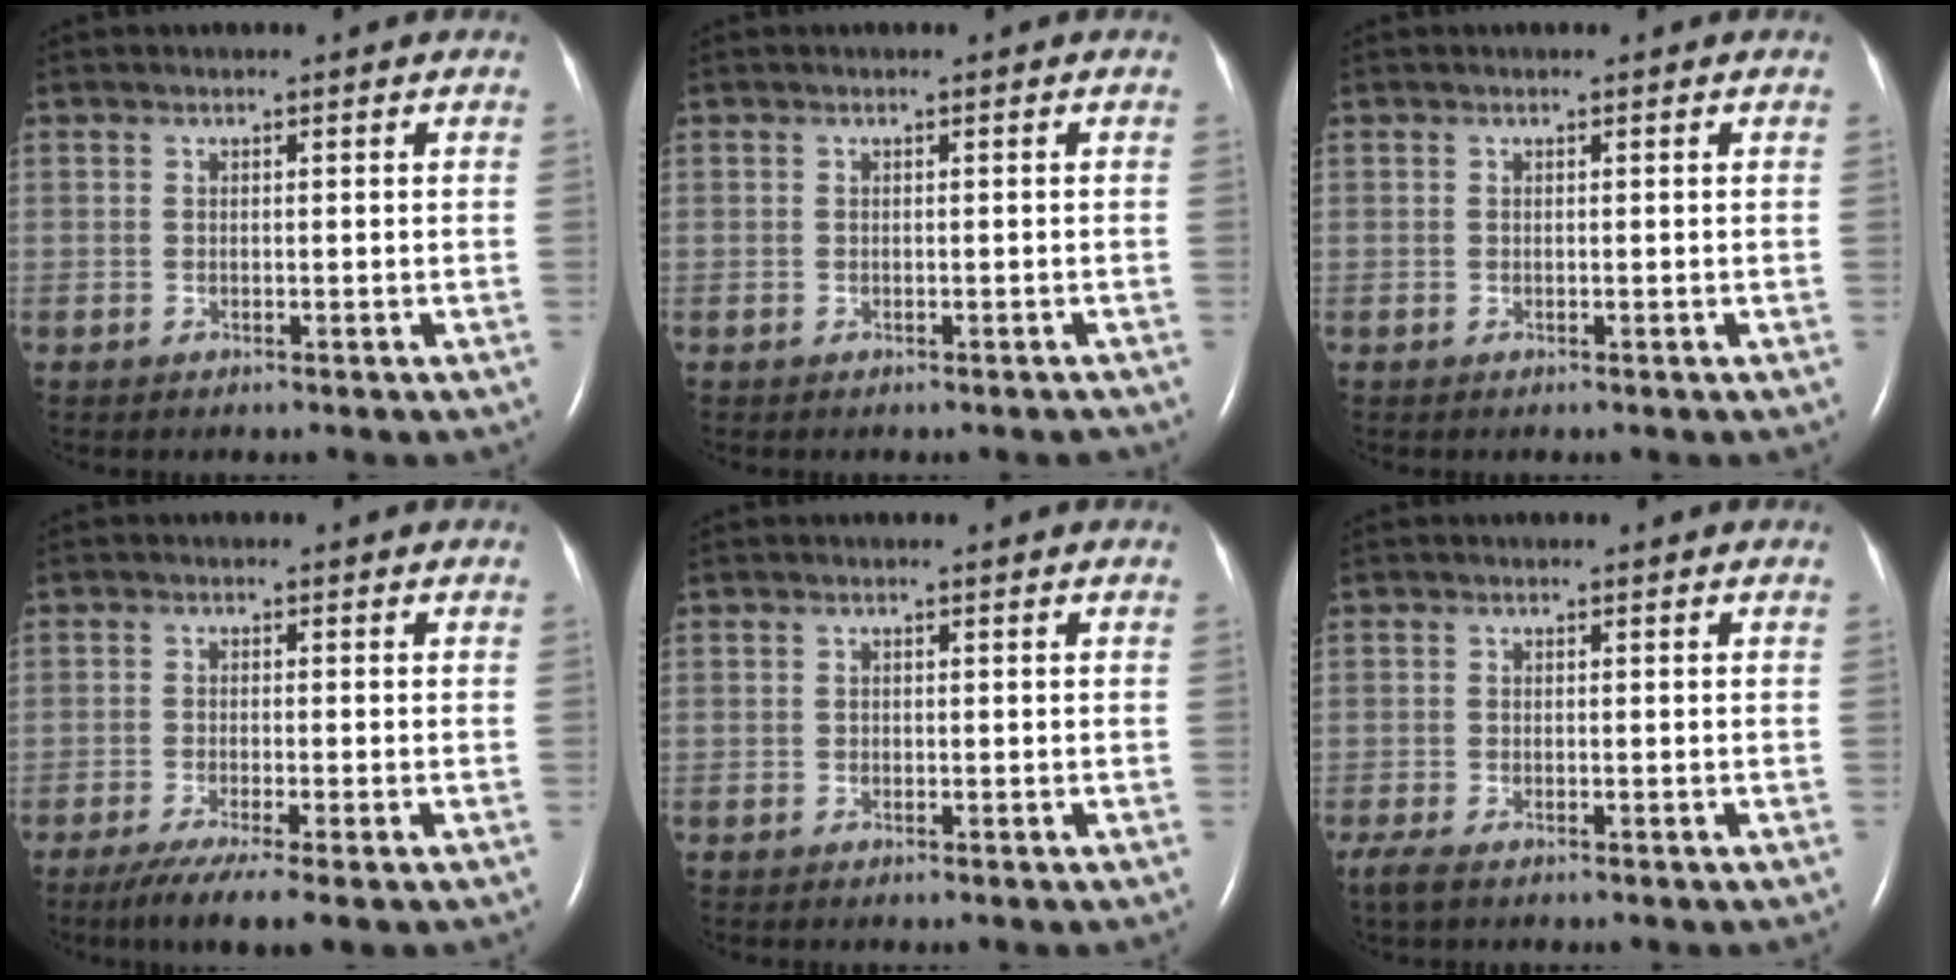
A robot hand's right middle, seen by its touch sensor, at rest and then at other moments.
{"total": 1.4, "force": [-1.3, 0.5, 0.3], "torque": [-0.007, -0.003, -0.013]}
{"total": 0.0}
{"total": 6.7, "force": [-4.4, 0.3, 5.1], "torque": [-0.086, -0.019, -0.073]}
{"total": 0.0}
{"total": 3.1, "force": [-2.2, 0.9, 2.0], "torque": [-0.048, -0.013, -0.036]}